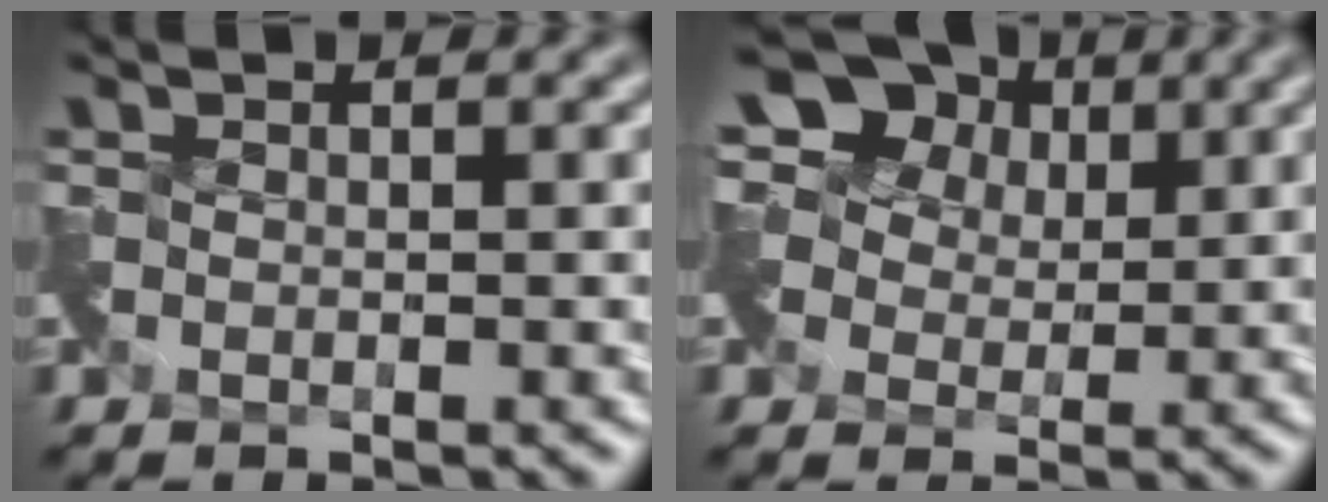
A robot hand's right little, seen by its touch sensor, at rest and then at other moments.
{"total": 7.4, "force": [3.2, 5.5, 3.8], "torque": [-0.072, 0.024, 0.029]}